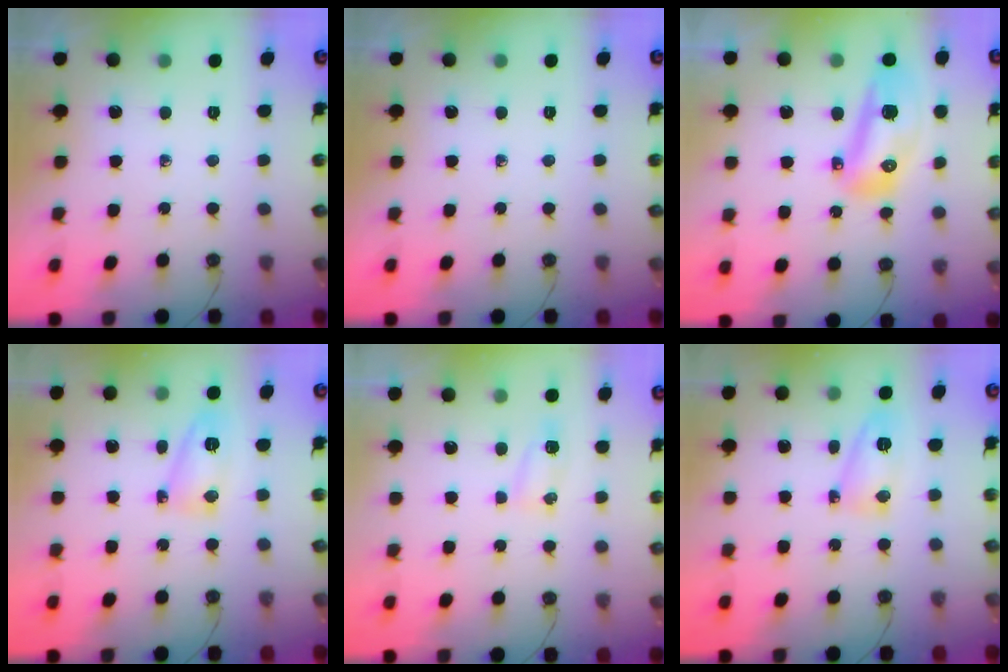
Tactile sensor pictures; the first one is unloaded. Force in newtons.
{"total": 0.0}
{"total": 12.6, "press": 12.5, "slide": 1.6}
{"total": 6.0, "press": 5.8, "slide": 1.2}
{"total": 4.9, "press": 4.9, "slide": 0.5}
{"total": 6.0, "press": 5.8, "slide": 1.2}